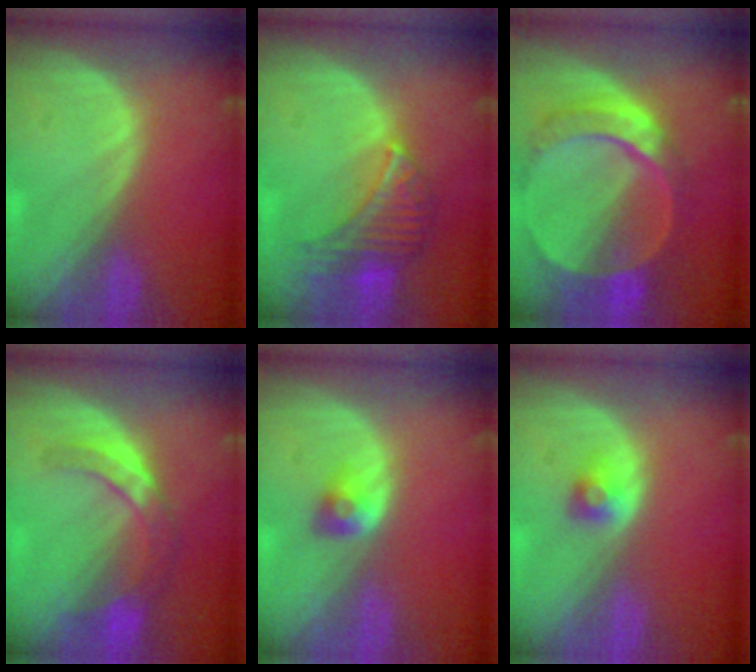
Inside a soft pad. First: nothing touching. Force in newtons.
{"total": 7.7, "press": 7.1, "slide": 3.0}
{"total": 10.5, "press": 8.9, "slide": 5.7}
{"total": 7.4, "press": 6.4, "slide": 3.7}
{"total": 2.7, "press": 2.4, "slide": 1.2}
{"total": 2.2, "press": 2.2, "slide": 0.3}